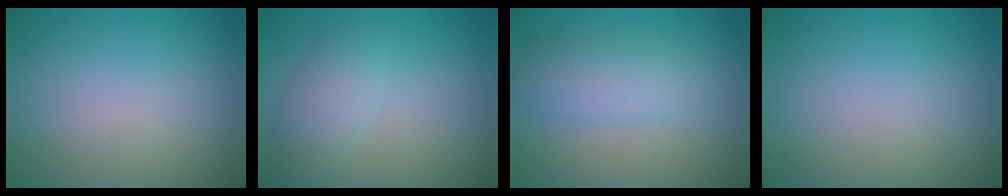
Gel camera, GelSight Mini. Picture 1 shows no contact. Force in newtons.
{"total": 2.9, "press": 2.9, "slide": 0.2}
{"total": 4.0, "press": 4.0, "slide": 0.1}
{"total": 0.0}